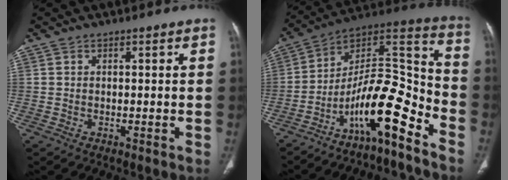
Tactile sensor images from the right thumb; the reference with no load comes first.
{"total": 16.7, "force": [-10.2, 4.8, 12.3], "torque": [-0.181, 0.113, -0.176]}